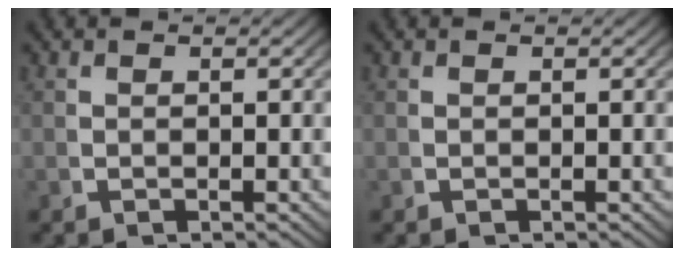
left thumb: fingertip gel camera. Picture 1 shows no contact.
{"total": 0.0}